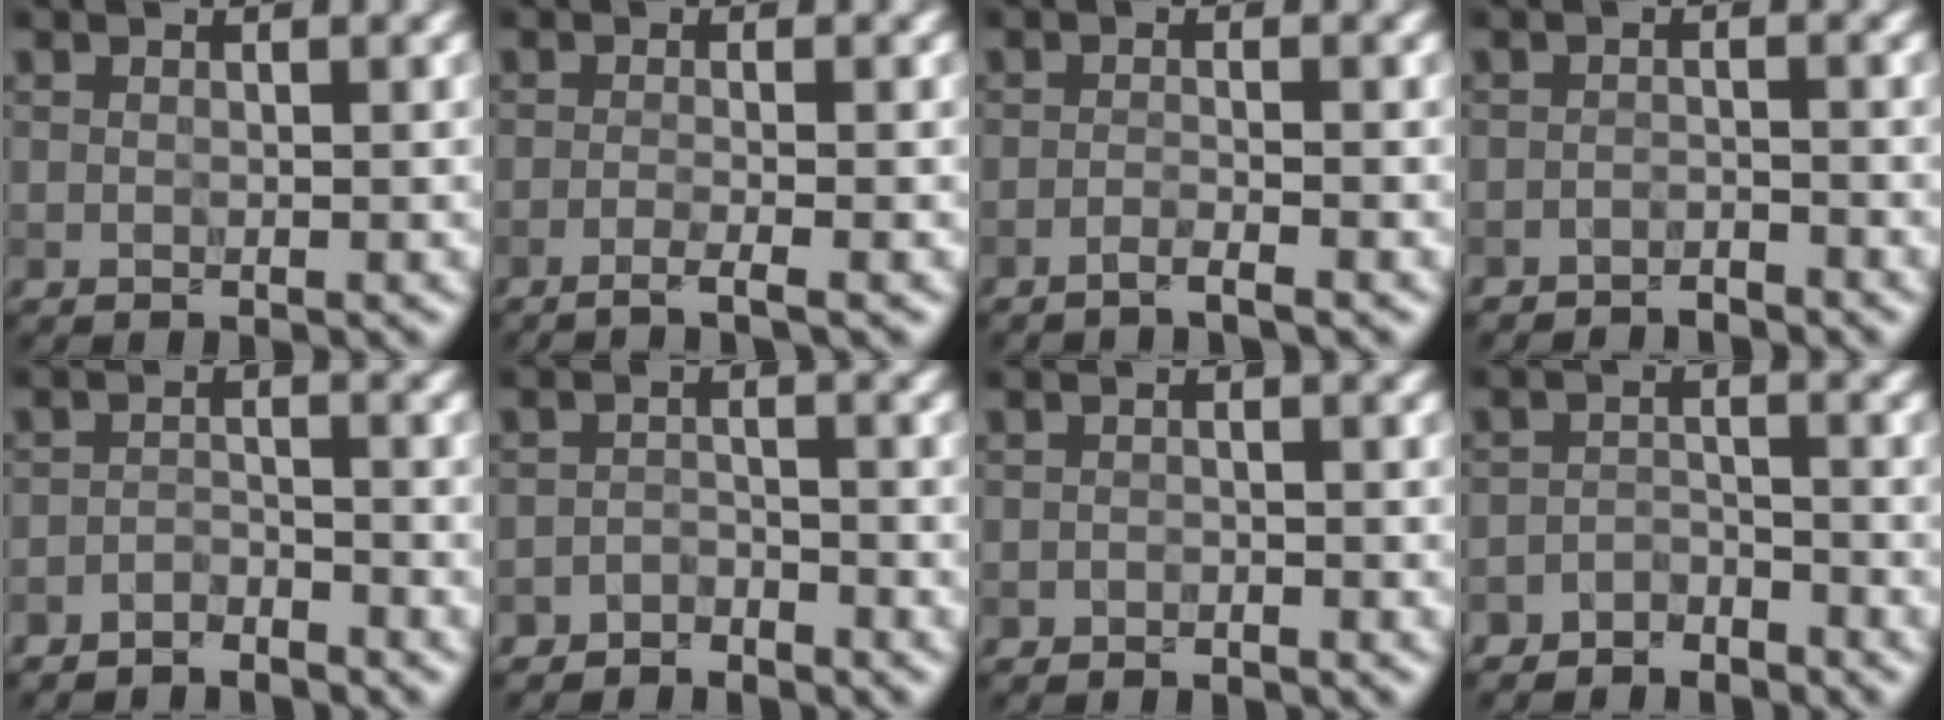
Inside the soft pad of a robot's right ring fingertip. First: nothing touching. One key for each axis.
{"total": 2.3, "fx": -1.5, "fy": 0.4, "fz": 1.7, "tx": -0.021, "ty": 0.004, "tz": -0.041}
{"total": 1.5, "fx": -1.2, "fy": 0.1, "fz": 0.9, "tx": -0.009, "ty": 0.003, "tz": -0.032}
{"total": 2.1, "fx": -2.1, "fy": 0.2, "fz": 0.1, "tx": 0.005, "ty": 0.000, "tz": -0.038}
{"total": 2.5, "fx": -2.4, "fy": 0.4, "fz": 0.2, "tx": -0.004, "ty": 0.001, "tz": -0.050}
{"total": 2.2, "fx": -2.1, "fy": 0.7, "fz": -0.1, "tx": 0.004, "ty": 0.005, "tz": -0.045}
{"total": 1.1, "fx": -1.0, "fy": 0.3, "fz": -0.1, "tx": 0.006, "ty": 0.003, "tz": -0.021}
{"total": 2.8, "fx": -2.6, "fy": 0.9, "fz": 0.0, "tx": 0.003, "ty": 0.005, "tz": -0.056}